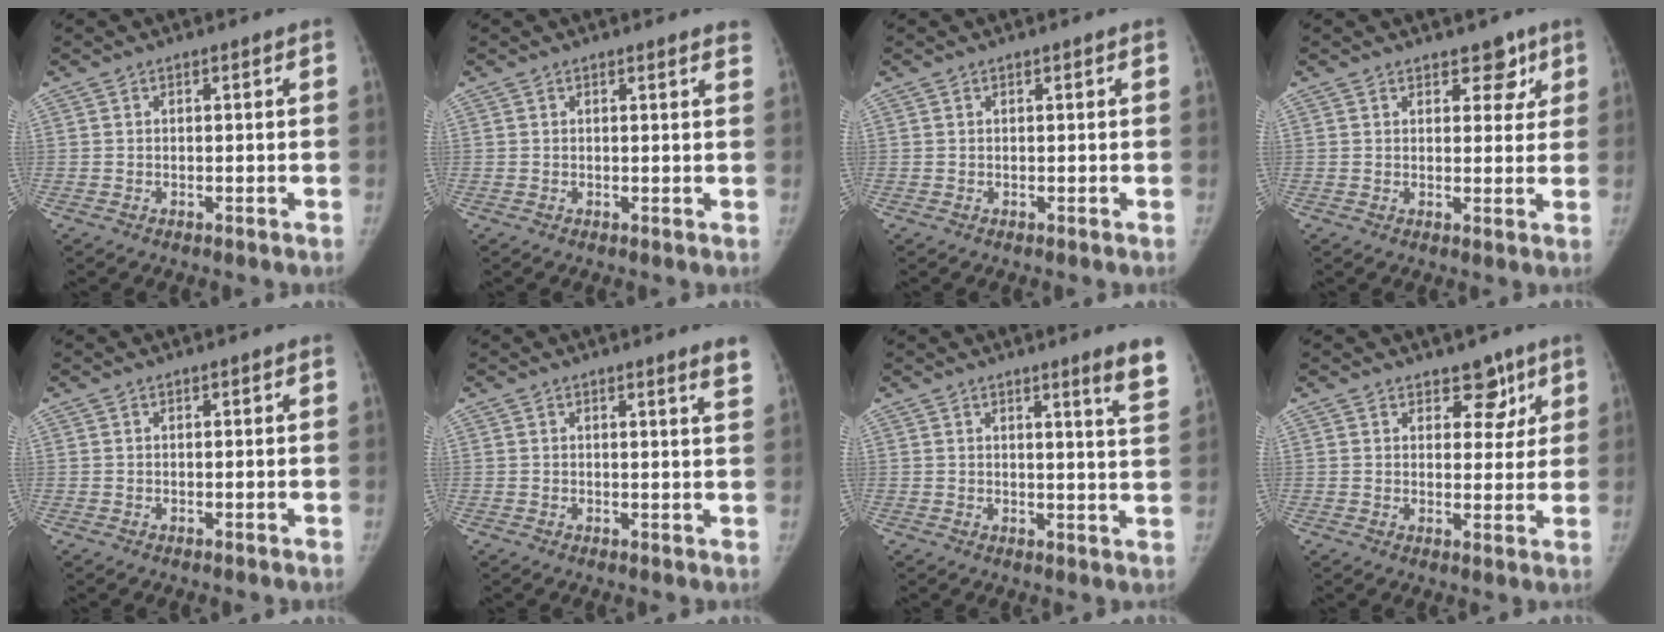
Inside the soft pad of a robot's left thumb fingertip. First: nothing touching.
{"total": 2.5, "force": [2.2, 0.3, 1.1], "torque": [-0.009, -0.007, 0.013]}
{"total": 0.0}
{"total": 4.5, "force": [2.8, 2.8, 2.1], "torque": [0.012, -0.010, 0.034]}
{"total": 0.0}
{"total": 3.2, "force": [2.4, -0.2, 2.0], "torque": [-0.025, -0.017, 0.024]}
{"total": 6.6, "force": [4.7, -0.5, 4.6], "torque": [-0.054, -0.035, 0.049]}
{"total": 5.4, "force": [3.5, 3.4, 2.3], "torque": [0.012, -0.016, 0.048]}